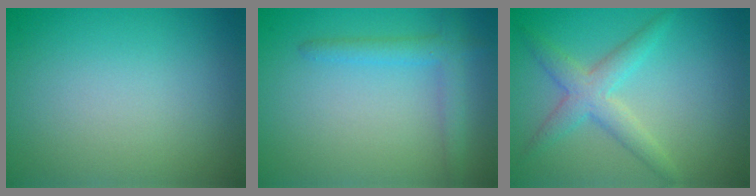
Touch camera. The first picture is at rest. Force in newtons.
{"total": 2.3, "press": 2.3, "slide": 0.1}
{"total": 3.2, "press": 3.2, "slide": 0.1}